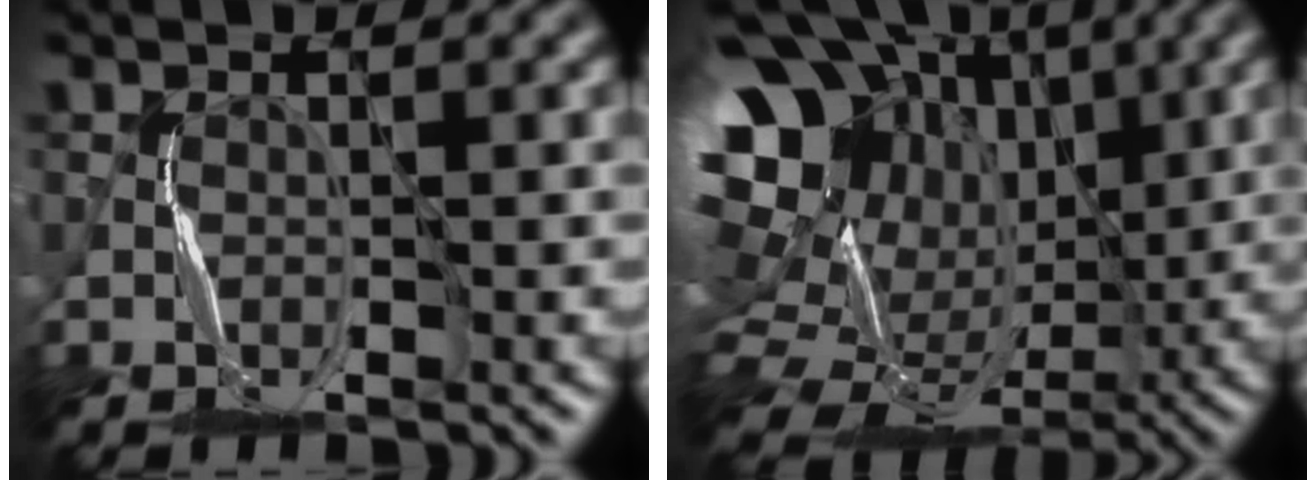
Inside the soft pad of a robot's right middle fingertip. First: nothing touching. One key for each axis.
{"total": 17.3, "fx": 5.9, "fy": 13.6, "fz": 8.8, "tx": -0.208, "ty": 0.049, "tz": 0.114}